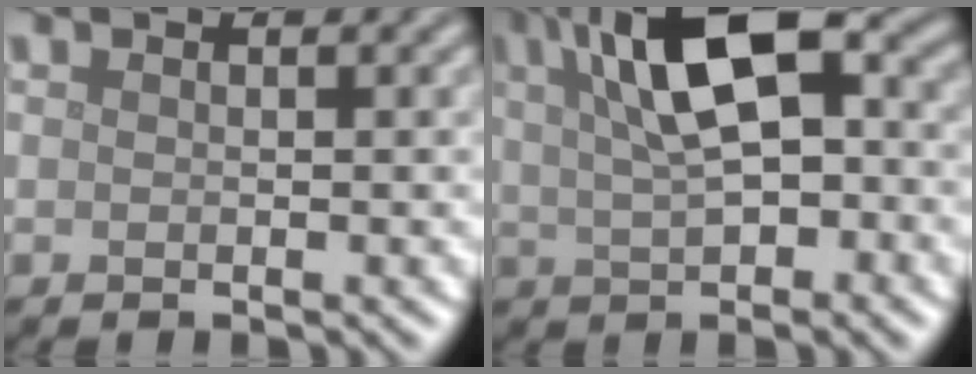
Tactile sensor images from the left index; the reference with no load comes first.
{"total": 10.2, "force": [2.8, 4.4, 8.8], "torque": [-0.145, 0.020, 0.034]}